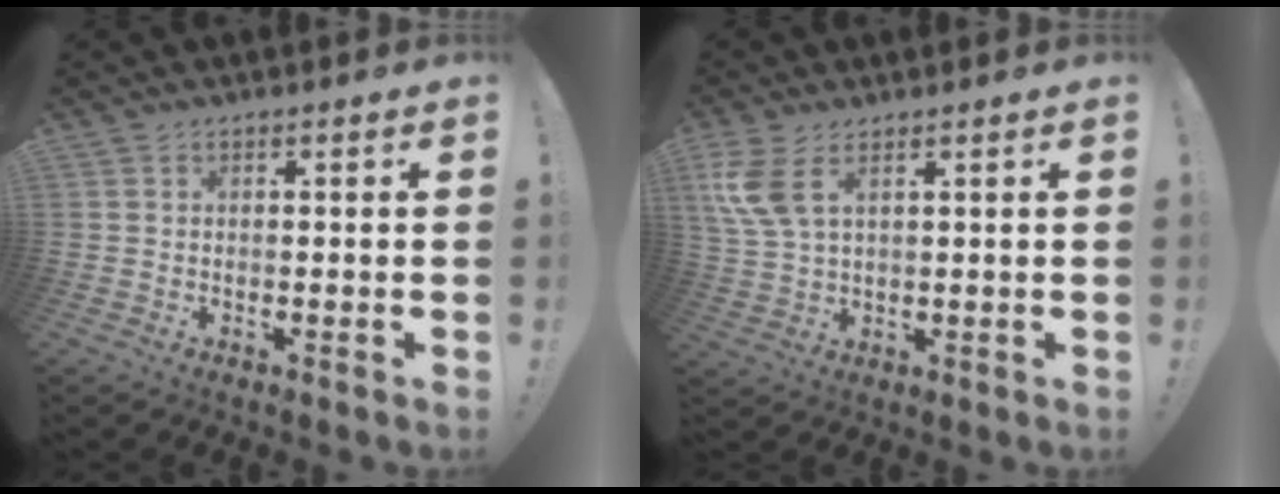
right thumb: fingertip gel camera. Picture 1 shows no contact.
{"total": 8.5, "force": [4.1, 3.7, 6.4], "torque": [-0.133, -0.014, 0.080]}